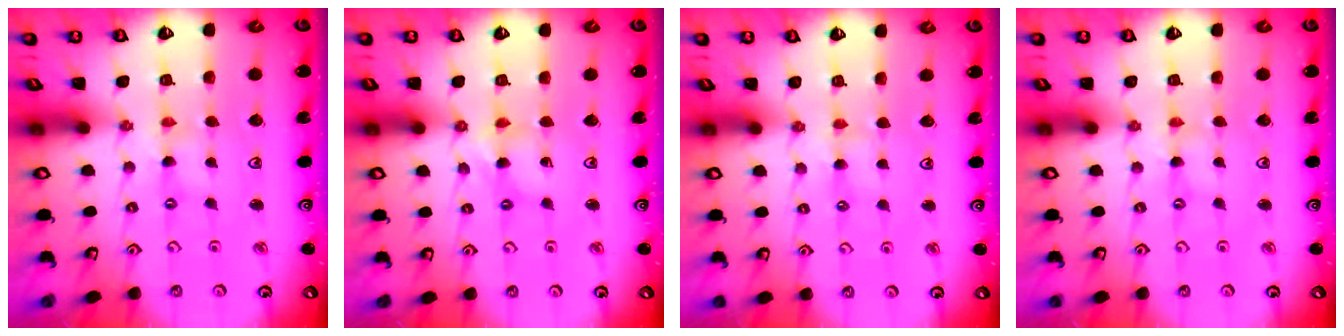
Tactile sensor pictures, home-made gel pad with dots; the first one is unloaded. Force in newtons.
{"total": 4.0, "press": 4.0, "slide": 0.4}
{"total": 2.5, "press": 2.4, "slide": 0.5}
{"total": 0.0}